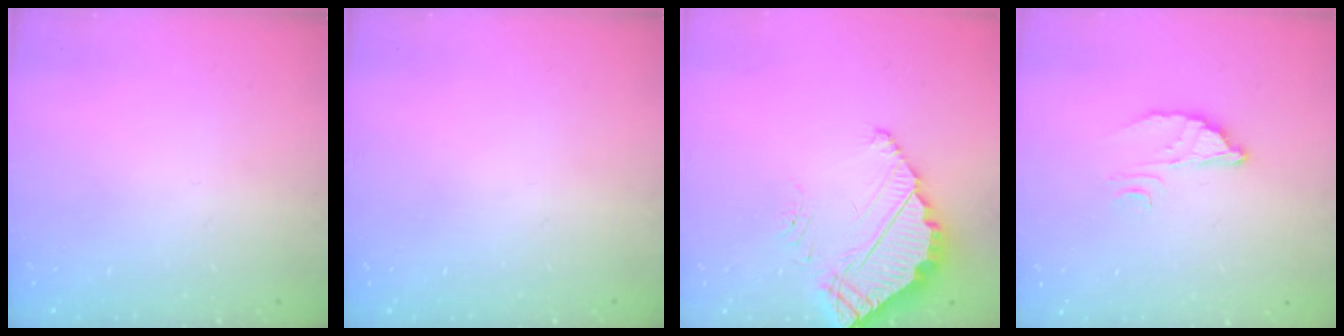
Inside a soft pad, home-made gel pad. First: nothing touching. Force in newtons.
{"total": 0.0}
{"total": 4.0, "press": 4.0, "slide": 0.1}
{"total": 4.1, "press": 4.1, "slide": 0.1}